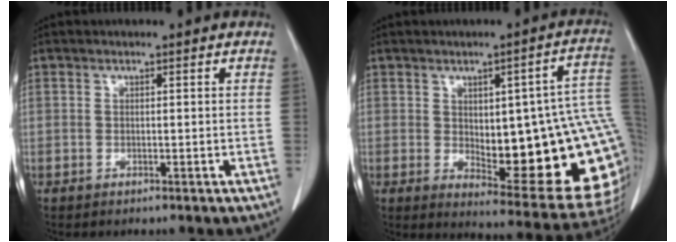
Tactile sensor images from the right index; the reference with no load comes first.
{"total": 23.5, "force": [-0.5, 5.9, 22.8], "torque": [-0.218, 0.011, 0.013]}